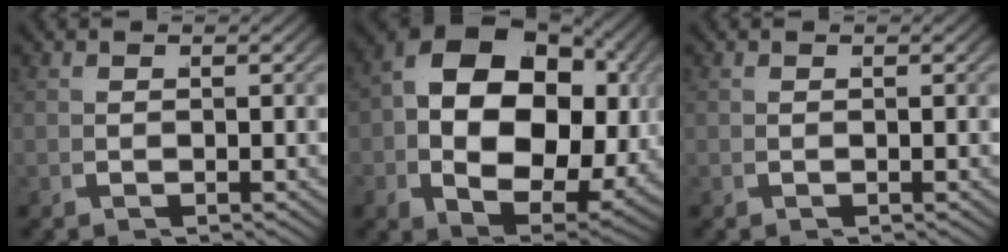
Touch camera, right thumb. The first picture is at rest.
{"total": 16.1, "force": [0.0, 10.5, 12.3], "torque": [-0.243, -0.043, 0.013]}
{"total": 0.0}